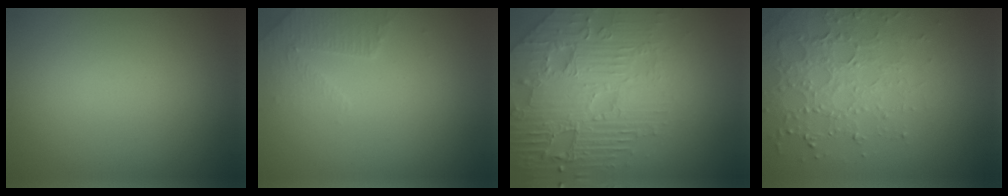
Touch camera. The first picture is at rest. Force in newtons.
{"total": 1.9, "press": 1.8, "slide": 0.5}
{"total": 8.5, "press": 6.0, "slide": 6.0}
{"total": 4.7, "press": 3.4, "slide": 3.1}